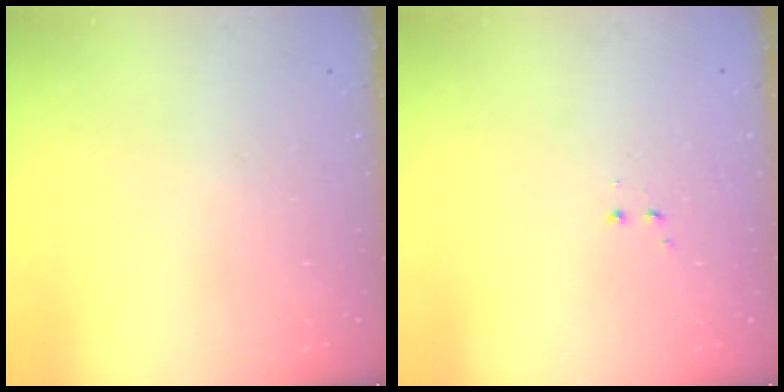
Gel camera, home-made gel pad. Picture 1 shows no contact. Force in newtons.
{"total": 1.2, "press": 1.1, "slide": 0.5}